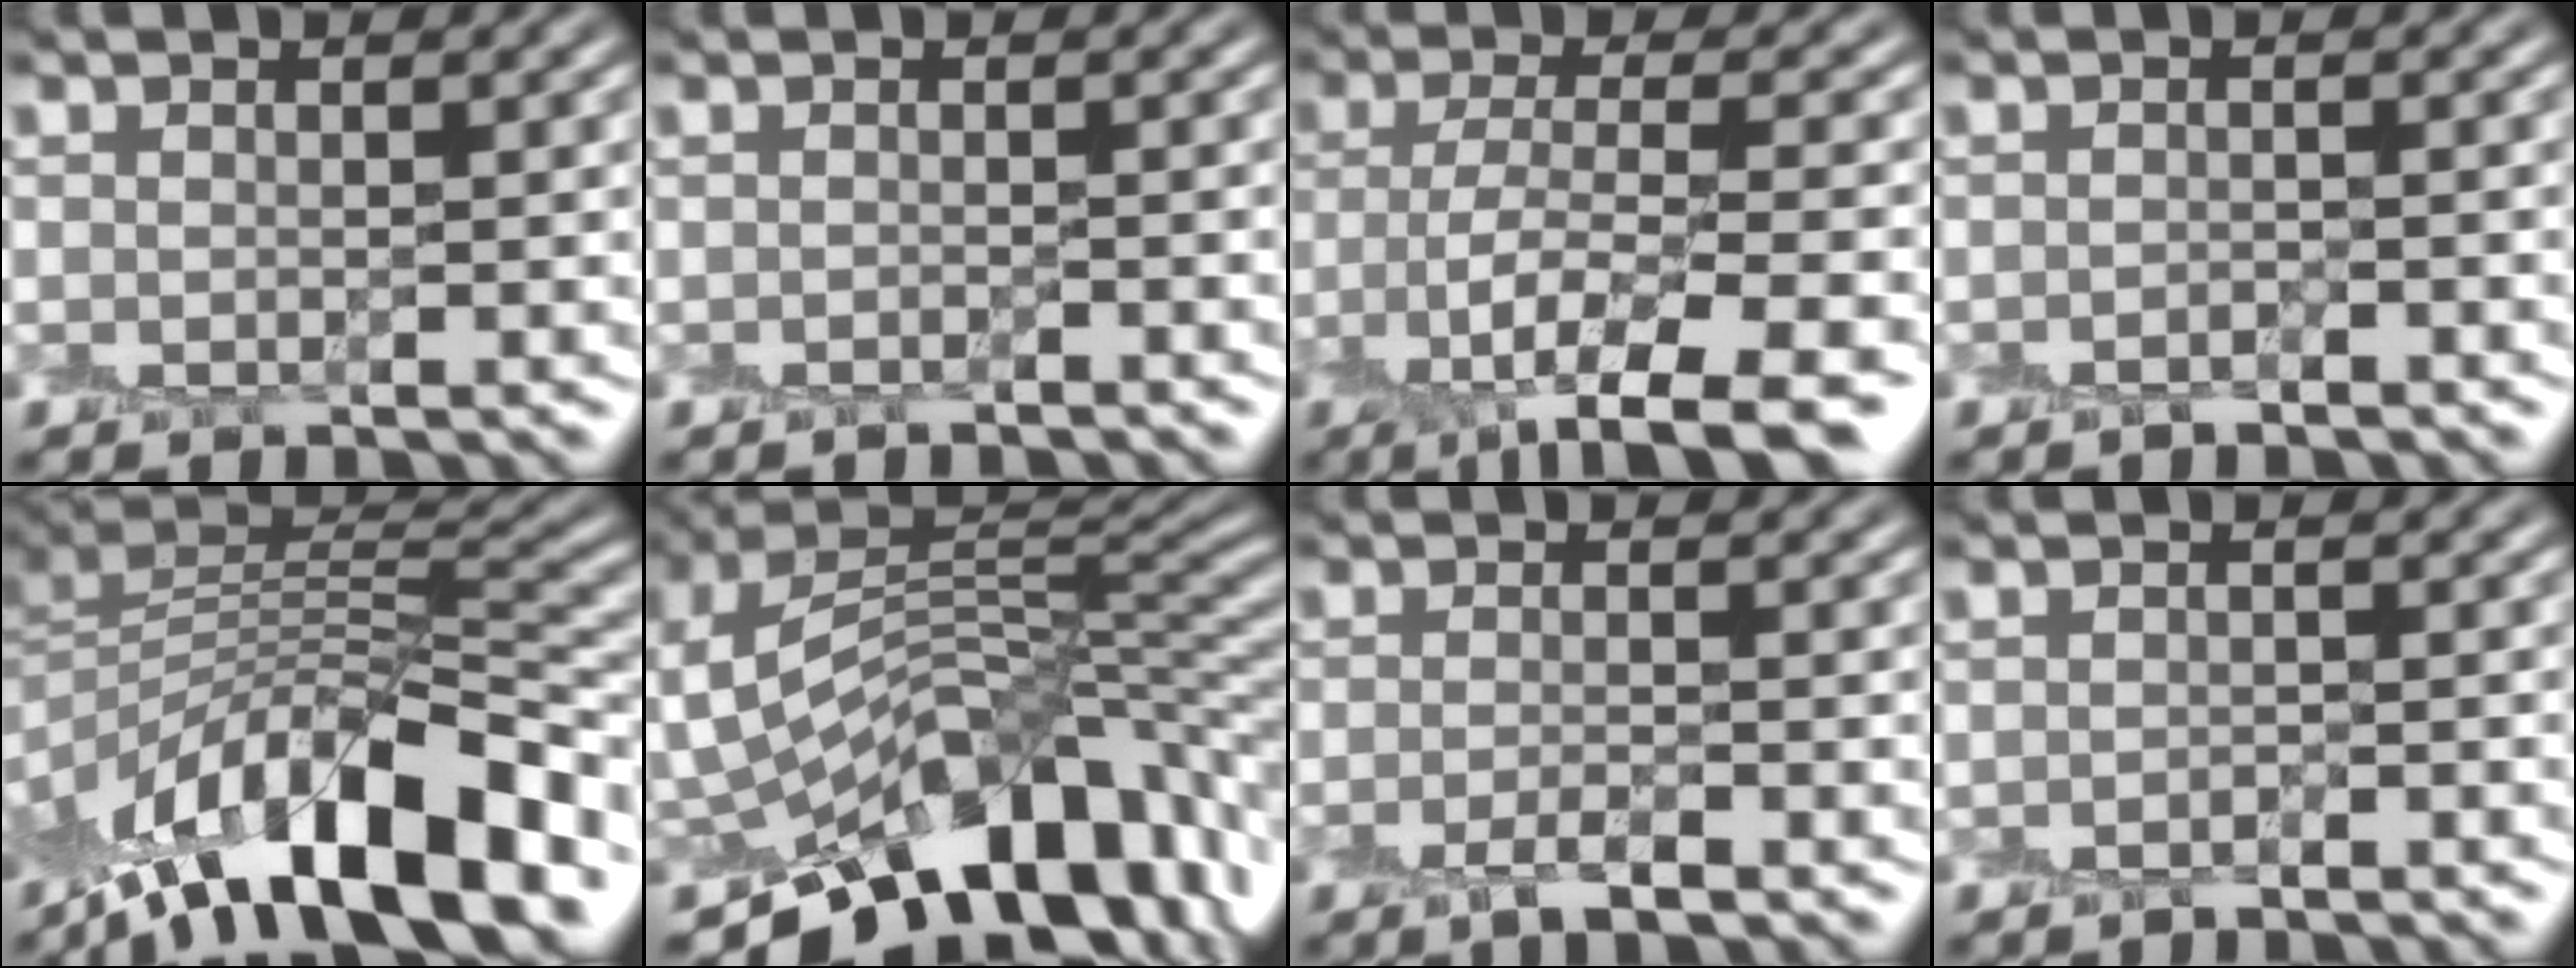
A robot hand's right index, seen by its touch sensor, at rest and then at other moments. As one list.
[{"total": 0.7, "force": [-0.6, -0.1, 0.3], "torque": [-0.004, -0.003, -0.013]}, {"total": 9.3, "force": [-4.8, 2.3, 7.6], "torque": [-0.128, -0.009, -0.084]}, {"total": 0.8, "force": [-0.6, 0.0, 0.4], "torque": [-0.006, 0.000, -0.012]}, {"total": 12.7, "force": [-7.1, 4.6, 9.5], "torque": [-0.143, 0.024, -0.126]}, {"total": 11.6, "force": [-5.2, 7.1, 7.6], "torque": [-0.121, 0.009, -0.089]}, {"total": 2.2, "force": [-1.2, 0.4, 1.8], "torque": [-0.032, 0.000, -0.025]}, {"total": 0.6, "force": [-0.5, 0.0, 0.4], "torque": [-0.004, 0.001, -0.008]}]